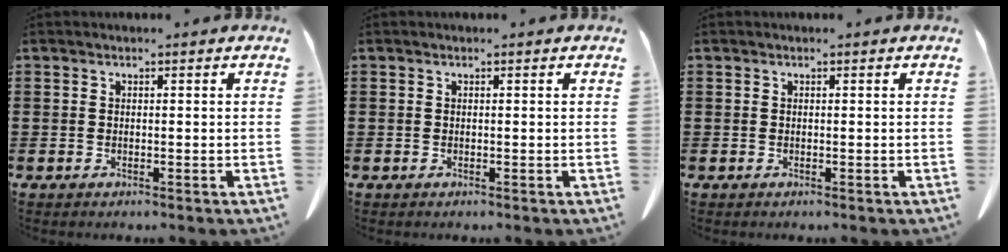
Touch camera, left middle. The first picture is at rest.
{"total": 0.0}
{"total": 0.0}